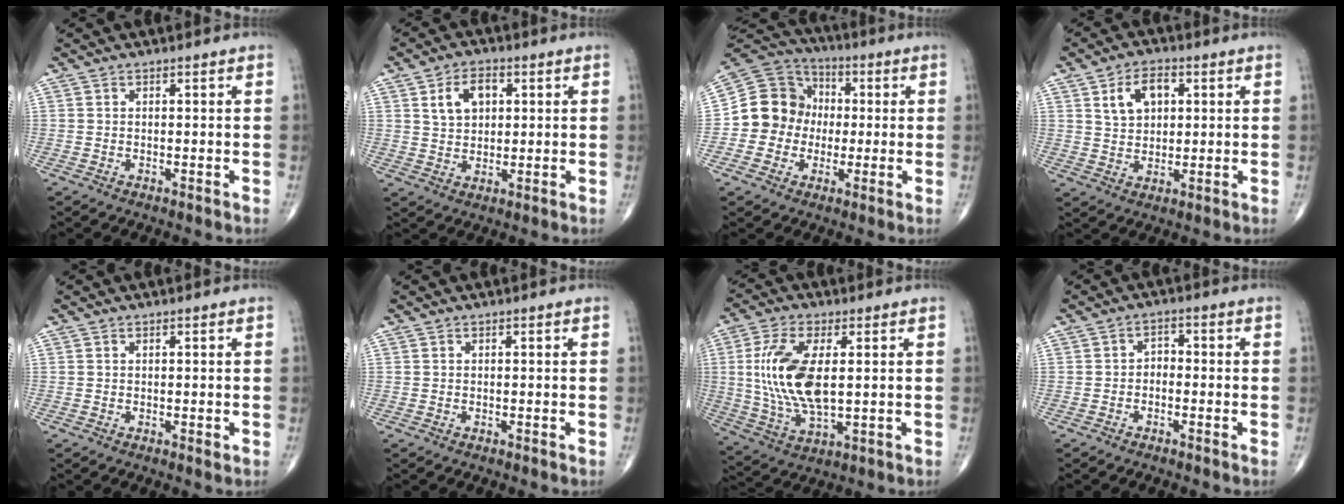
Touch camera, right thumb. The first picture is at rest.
{"total": 6.8, "force": [2.2, 4.6, 4.6], "torque": [-0.061, -0.001, 0.039]}
{"total": 12.5, "force": [-0.9, 11.8, 4.2], "torque": [-0.043, 0.035, -0.023]}
{"total": 7.3, "force": [2.5, 4.8, 4.9], "torque": [-0.066, -0.001, 0.044]}
{"total": 0.6, "force": [0.1, 0.3, 0.6], "torque": [-0.009, -0.003, 0.002]}
{"total": 0.0}
{"total": 14.8, "force": [1.7, 6.7, 13.1], "torque": [-0.272, -0.012, 0.038]}
{"total": 2.2, "force": [-0.8, 1.6, 1.3], "torque": [-0.008, 0.018, -0.024]}